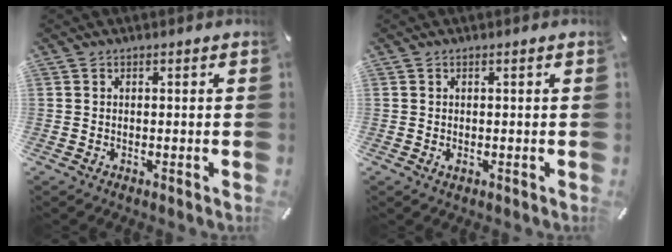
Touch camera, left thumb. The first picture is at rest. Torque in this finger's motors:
{"motor_torque": [0.23, 0.37, -0.08, 0.01, 0.00]}